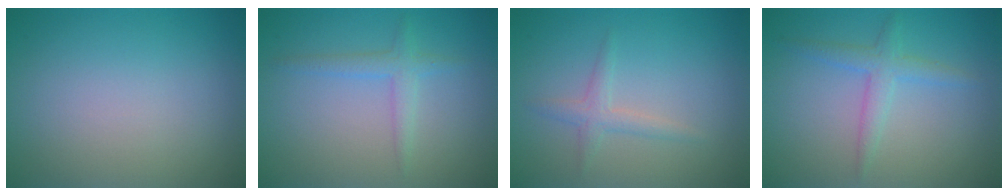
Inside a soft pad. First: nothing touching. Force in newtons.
{"total": 1.8, "press": 1.8, "slide": 0.2}
{"total": 1.5, "press": 1.5, "slide": 0.0}
{"total": 2.2, "press": 2.2, "slide": 0.1}